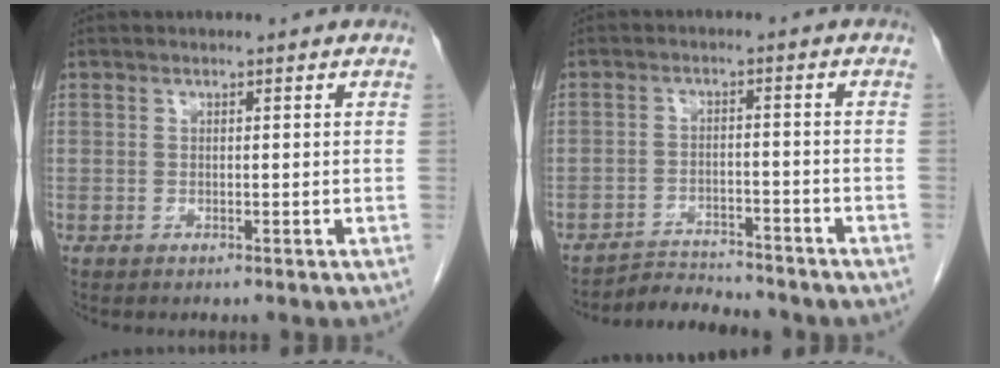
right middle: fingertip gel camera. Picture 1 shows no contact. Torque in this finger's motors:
{"motor_torque": [-0.43, -0.69, -0.02, -0.01]}